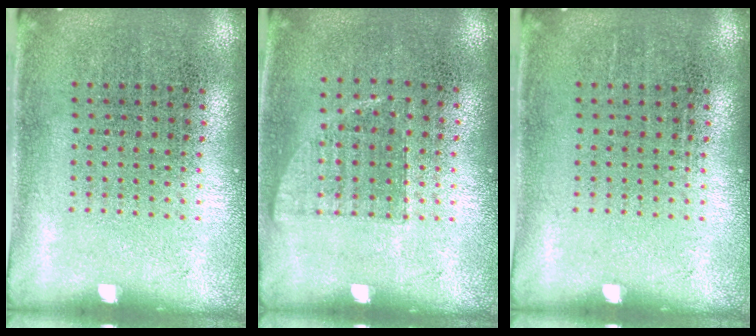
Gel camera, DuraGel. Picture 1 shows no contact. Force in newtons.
{"total": 0.7, "press": 0.7, "slide": 0.2}
{"total": 0.0}